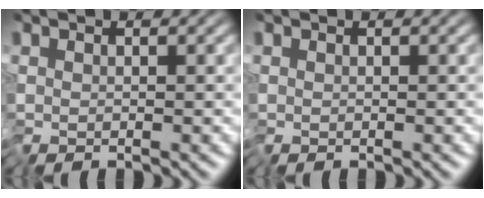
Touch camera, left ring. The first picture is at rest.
{"total": 0.0}